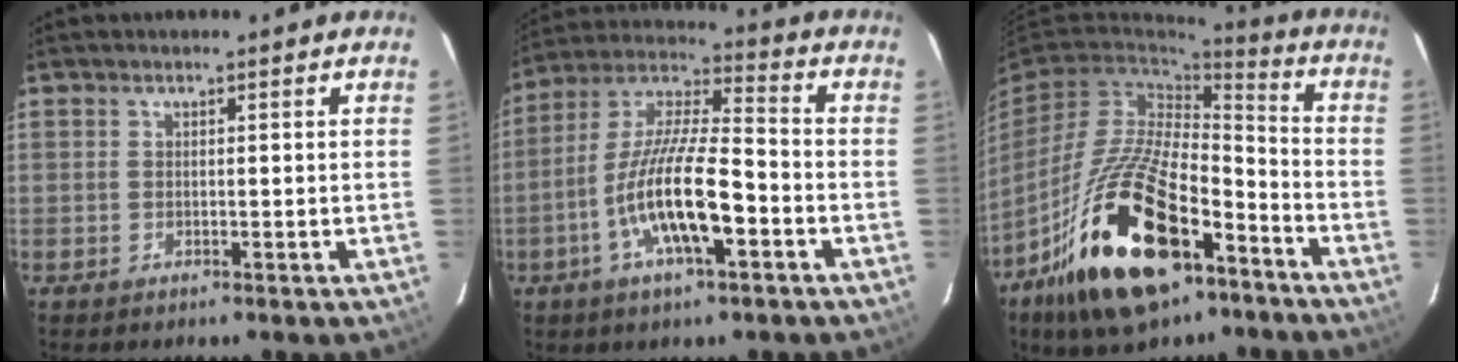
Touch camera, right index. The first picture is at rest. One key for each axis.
{"total": 15.4, "fx": -5.6, "fy": 3.7, "fz": 13.9, "tx": -0.274, "ty": -0.006, "tz": -0.108}
{"total": 24.8, "fx": -13.6, "fy": 10.8, "fz": 17.8, "tx": -0.341, "ty": -0.010, "tz": -0.228}